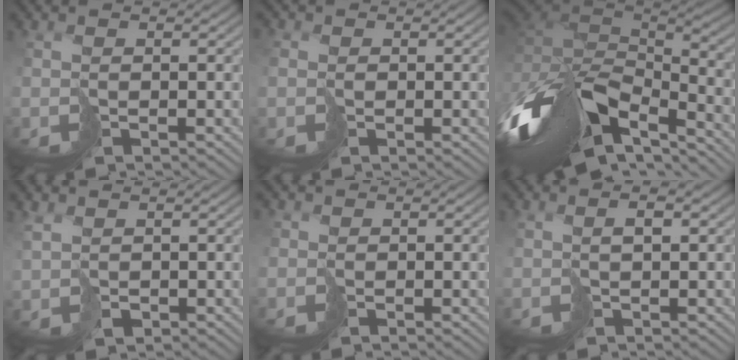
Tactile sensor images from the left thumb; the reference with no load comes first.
{"total": 1.3, "force": [-0.1, 1.2, 0.5], "torque": [-0.010, -0.001, -0.001]}
{"total": 15.6, "force": [-4.2, 8.4, 12.4], "torque": [-0.309, -0.015, -0.060]}
{"total": 1.9, "force": [1.5, 1.1, 0.3], "torque": [-0.015, 0.000, 0.035]}
{"total": 1.1, "force": [0.0, 1.1, 0.0], "torque": [-0.003, -0.004, 0.000]}
{"total": 1.6, "force": [0.8, 0.3, 1.4], "torque": [-0.023, 0.005, 0.018]}